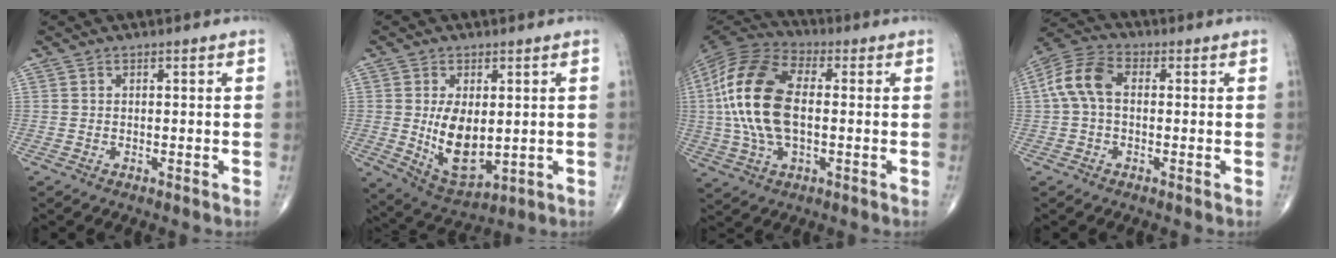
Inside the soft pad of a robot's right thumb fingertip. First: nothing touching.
{"total": 10.5, "force": [0.3, 5.9, 8.6], "torque": [-0.132, -0.020, 0.025]}
{"total": 18.9, "force": [0.5, 10.1, 16.0], "torque": [-0.343, 0.015, 0.003]}
{"total": 8.6, "force": [0.5, 5.4, 6.6], "torque": [-0.140, 0.027, 0.000]}